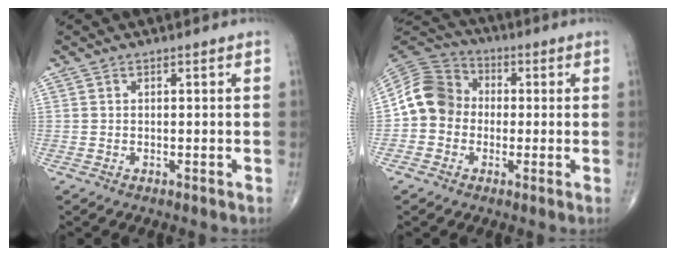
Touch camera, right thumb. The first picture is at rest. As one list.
[{"total": 10.5, "force": [-0.7, 9.3, 4.9], "torque": [-0.076, 0.034, -0.028]}]